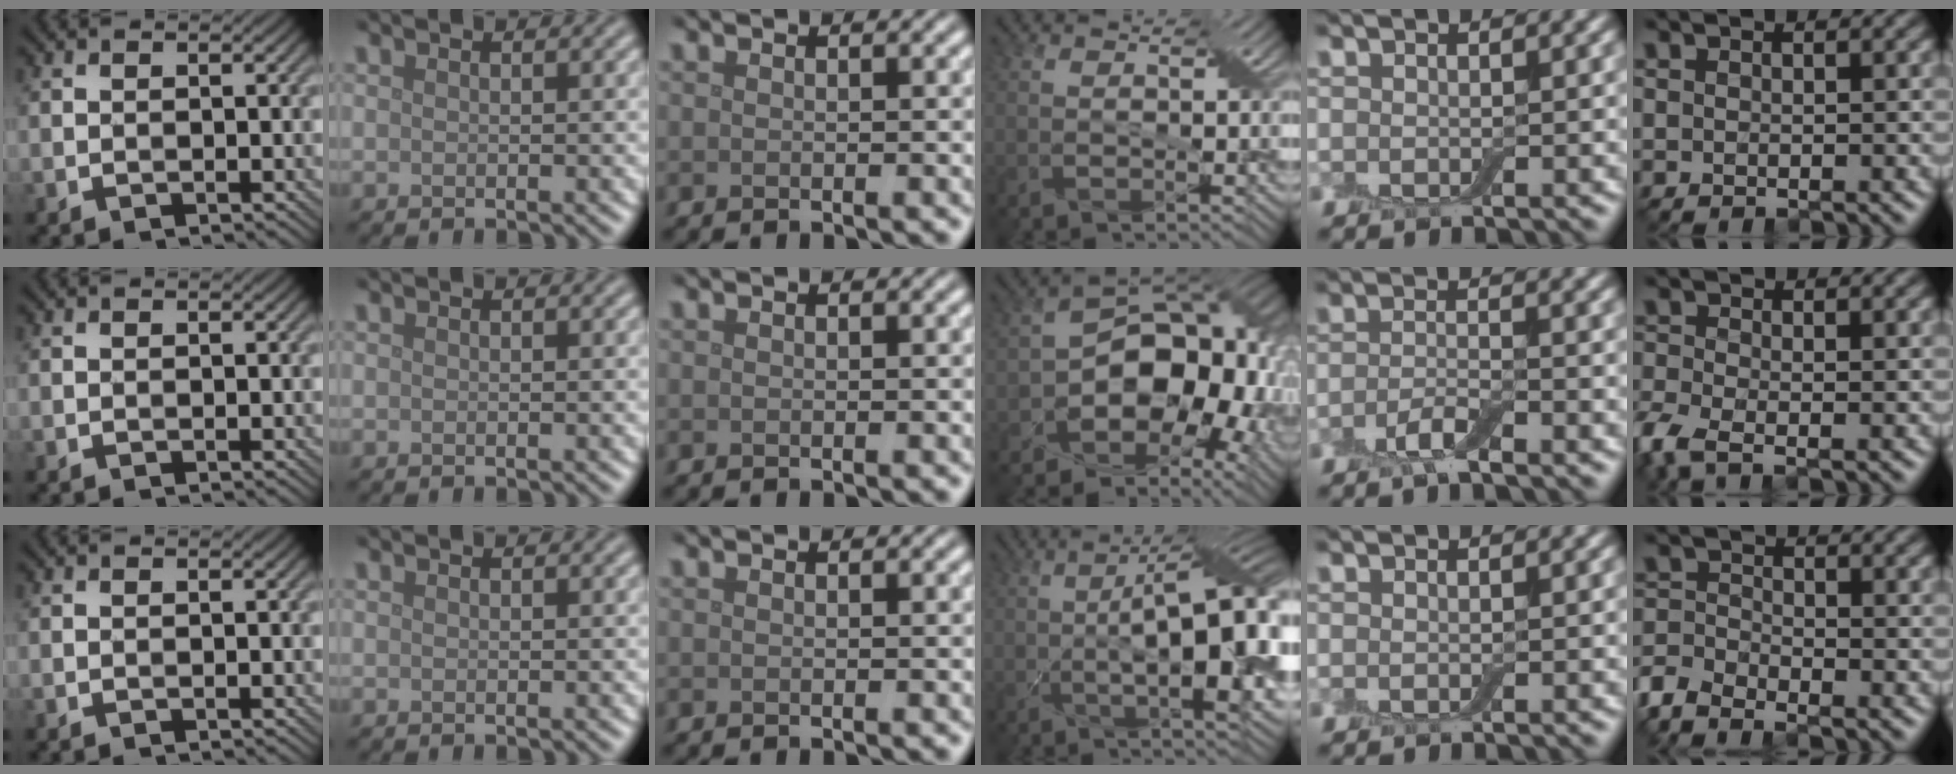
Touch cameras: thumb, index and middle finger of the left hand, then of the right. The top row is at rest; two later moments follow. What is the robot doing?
{"motion": "pour", "object": "bowl"}